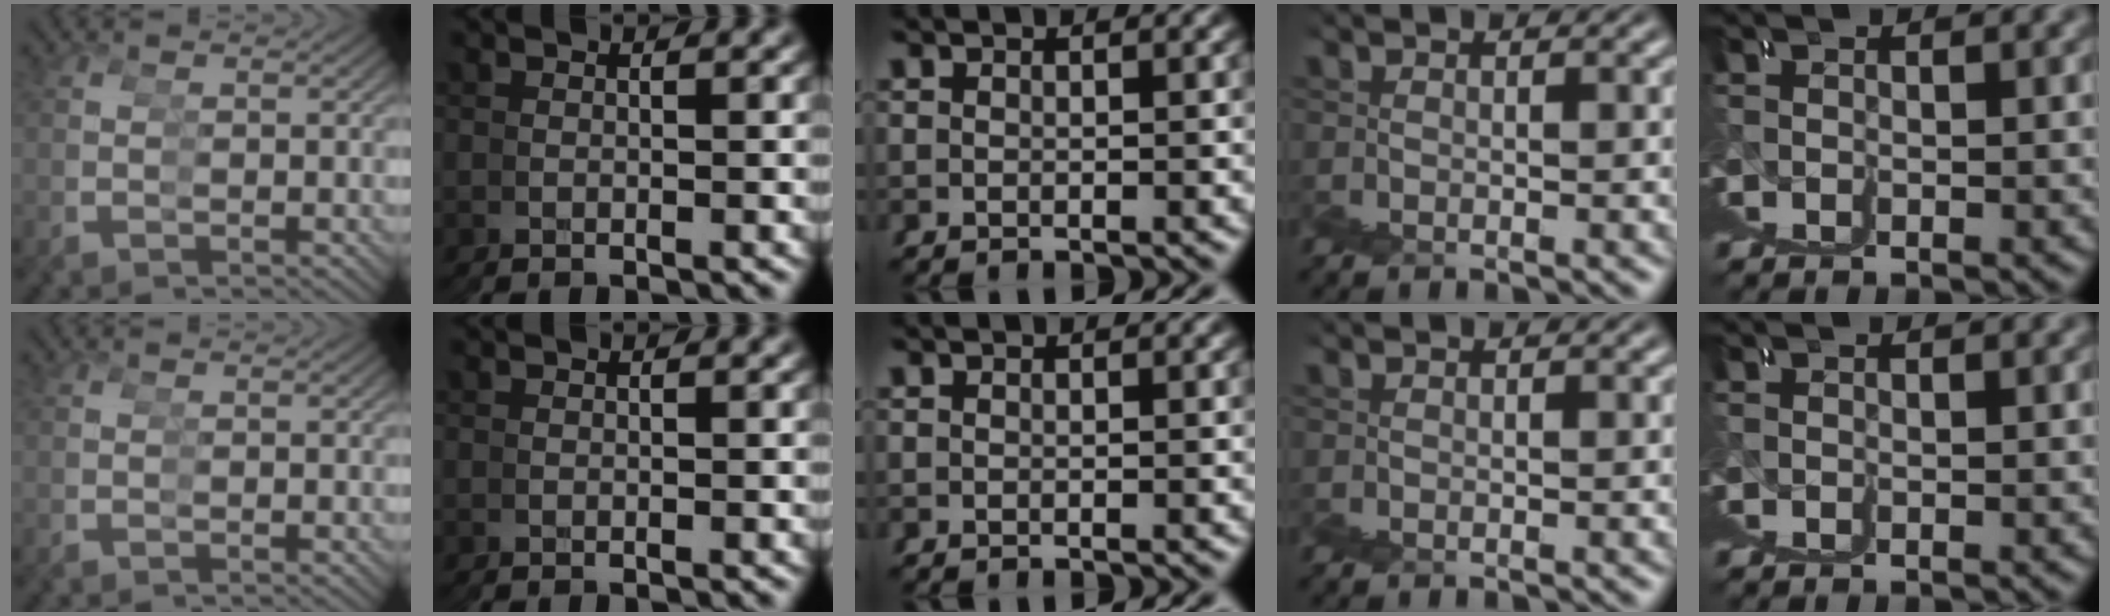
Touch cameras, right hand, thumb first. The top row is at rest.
{}